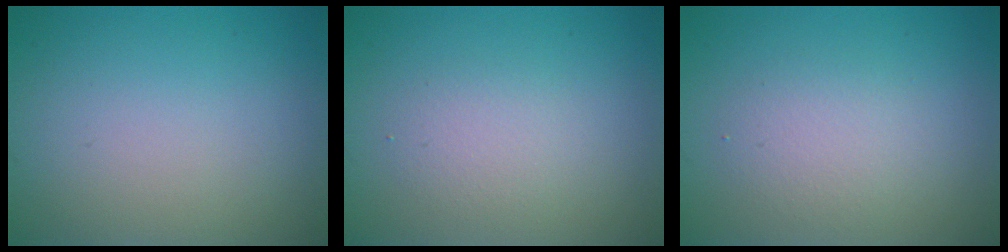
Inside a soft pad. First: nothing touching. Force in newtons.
{"total": 2.1, "press": 2.1, "slide": 0.0}
{"total": 2.4, "press": 2.4, "slide": 0.1}